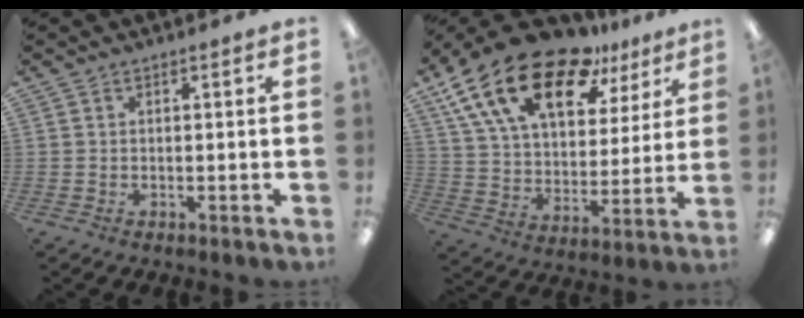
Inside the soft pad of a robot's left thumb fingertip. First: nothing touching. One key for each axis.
{"total": 21.6, "fx": 13.8, "fy": 10.5, "fz": 12.9, "tx": -0.232, "ty": -0.070, "tz": 0.248}